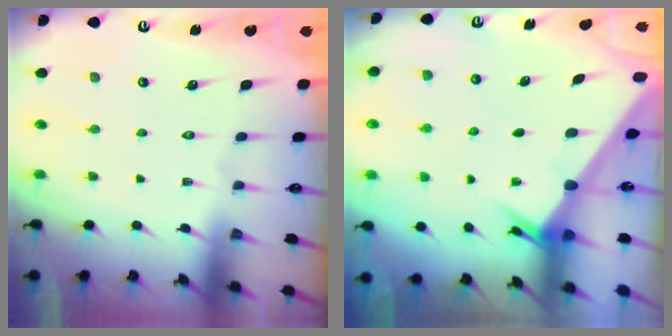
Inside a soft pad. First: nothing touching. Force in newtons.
{"total": 2.0, "press": 2.0, "slide": 0.1}